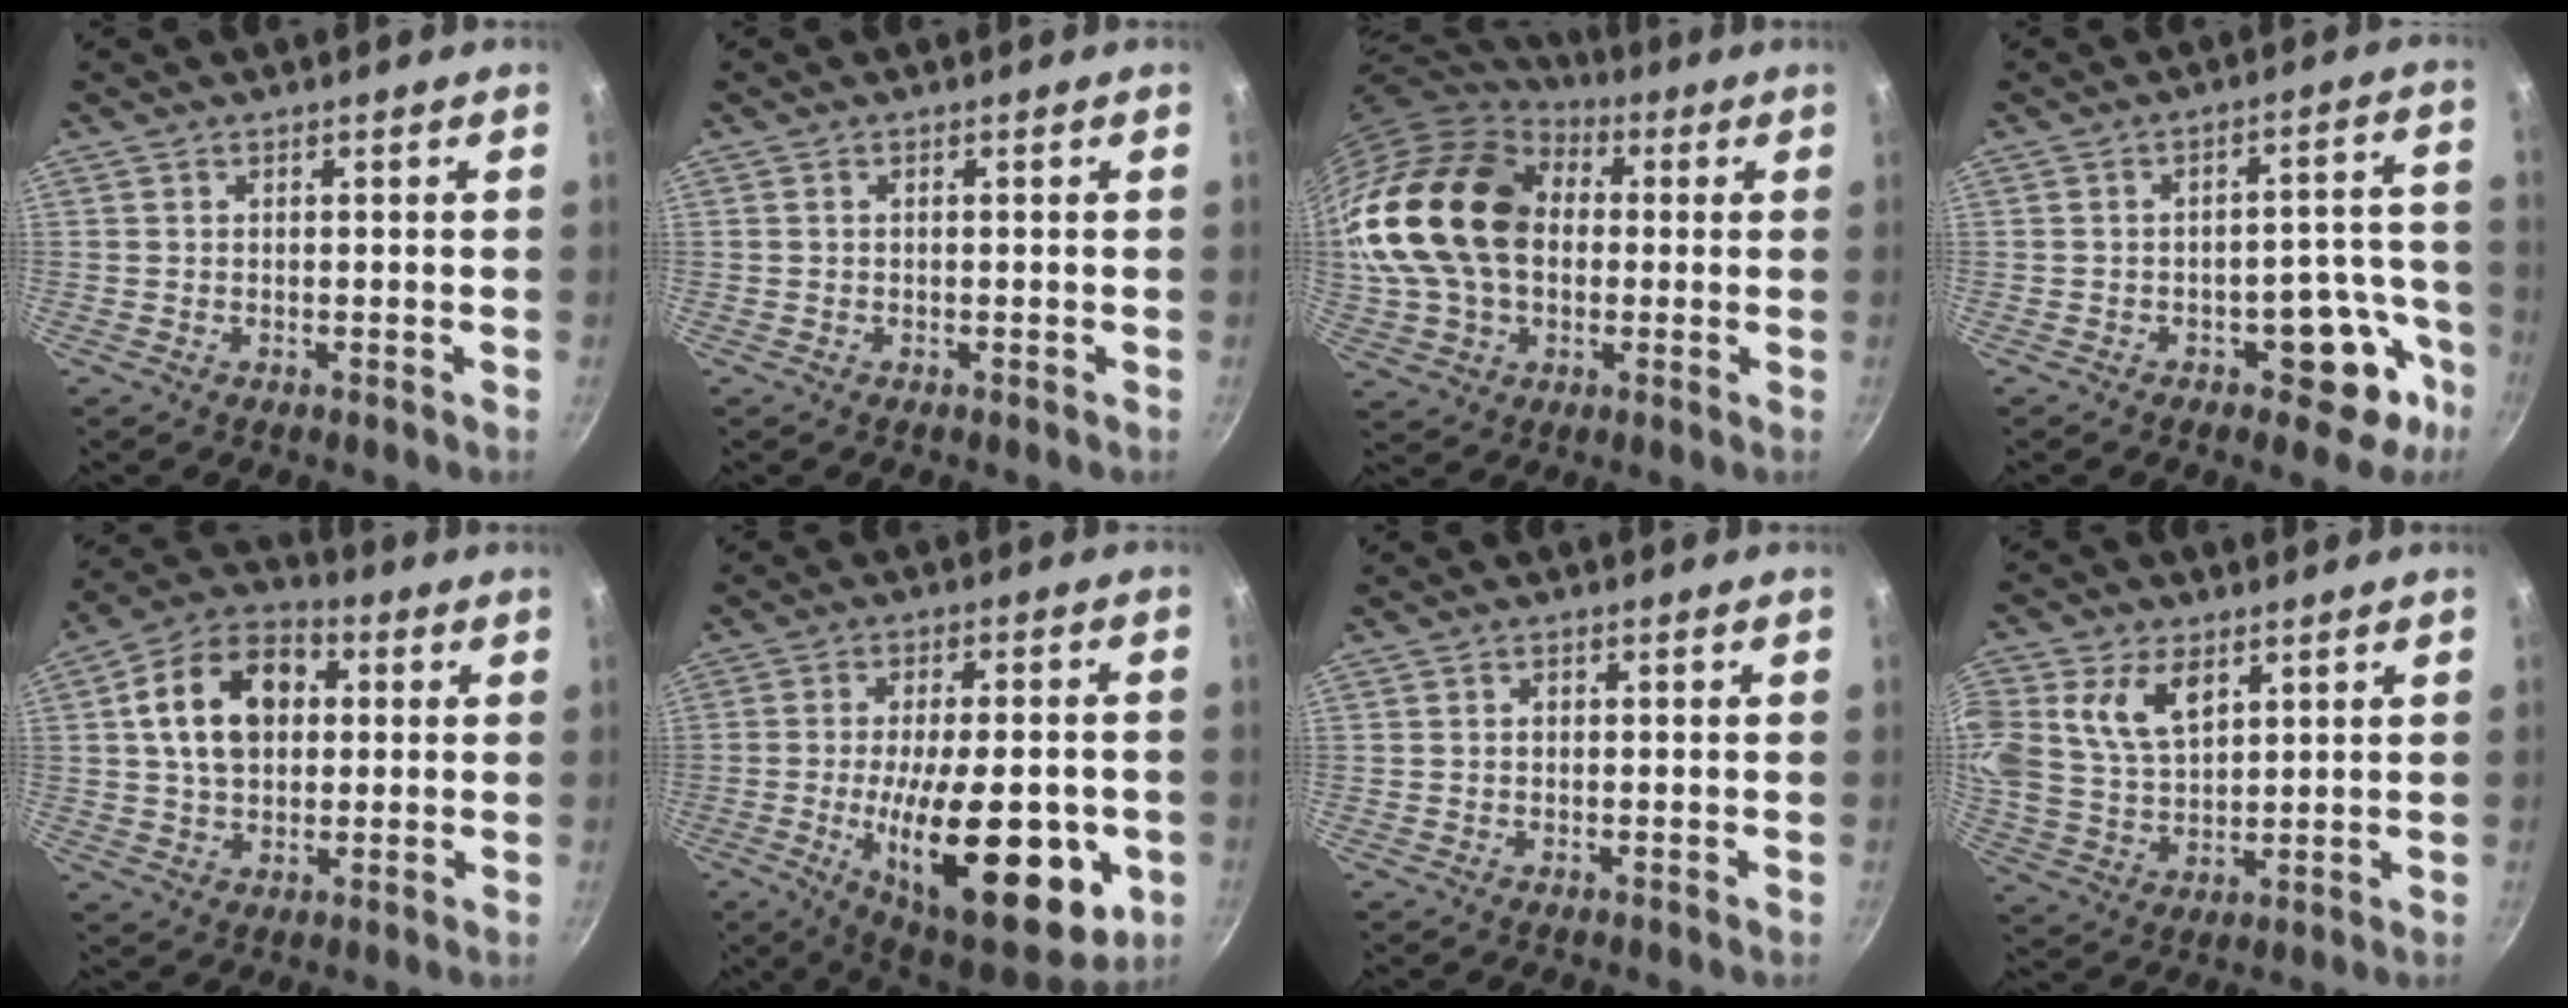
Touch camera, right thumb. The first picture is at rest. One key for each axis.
{"total": 0.0}
{"total": 25.6, "fx": 2.6, "fy": 18.0, "fz": 18.0, "tx": -0.350, "ty": 0.038, "tz": 0.046}
{"total": 10.7, "fx": -5.0, "fy": 6.1, "fz": 7.2, "tx": -0.026, "ty": 0.060, "tz": -0.054}
{"total": 14.7, "fx": 2.7, "fy": 10.4, "fz": 10.1, "tx": -0.144, "ty": 0.022, "tz": 0.030}
{"total": 24.7, "fx": -5.9, "fy": 9.9, "fz": 21.8, "tx": -0.299, "ty": 0.001, "tz": -0.076}
{"total": 0.9, "fx": 0.0, "fy": 0.8, "fz": 0.5, "tx": -0.007, "ty": 0.005, "tz": 0.000}
{"total": 12.3, "fx": 4.8, "fy": 8.0, "fz": 8.1, "tx": -0.151, "ty": -0.016, "tz": 0.093}